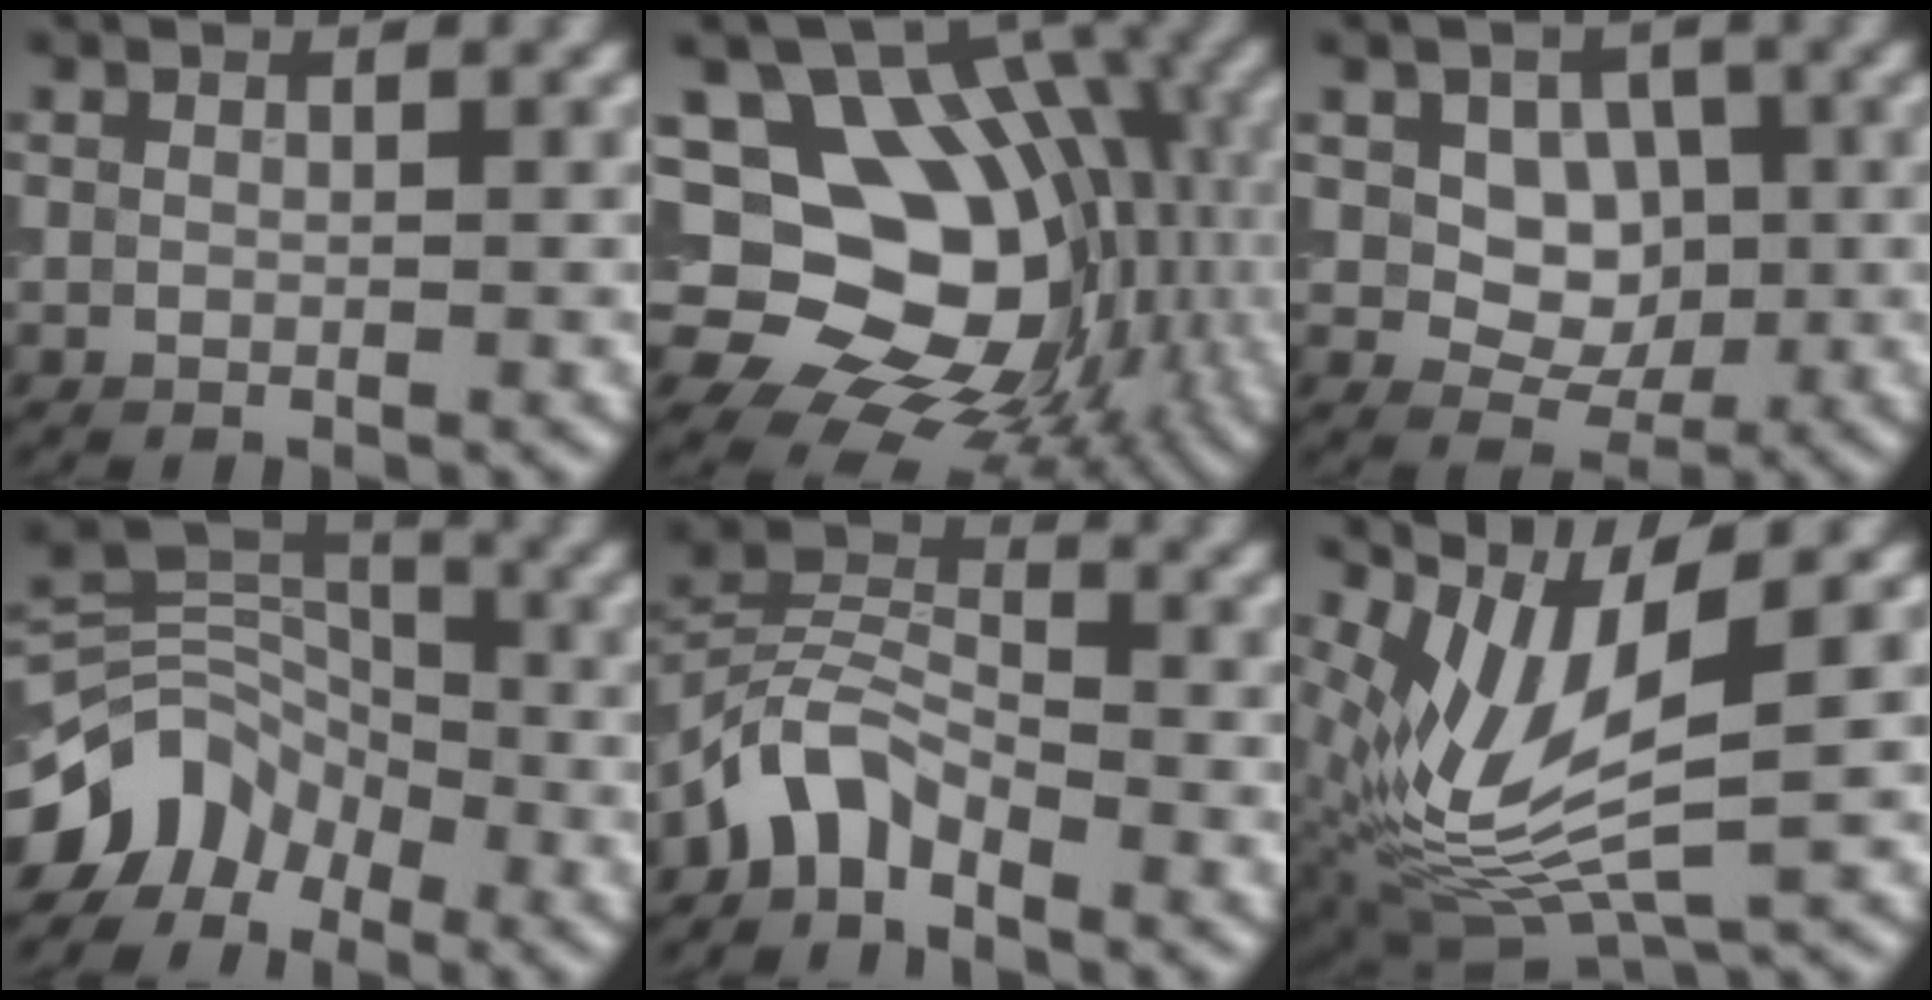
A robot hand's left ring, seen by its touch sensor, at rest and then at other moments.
{"total": 14.8, "force": [-0.3, 11.6, 9.2], "torque": [-0.137, 0.003, 0.002]}
{"total": 4.1, "force": [0.4, 3.1, 2.6], "torque": [-0.037, -0.002, 0.002]}
{"total": 5.9, "force": [-3.5, 4.1, 2.4], "torque": [-0.032, 0.007, -0.078]}
{"total": 3.8, "force": [-2.9, 1.8, 1.8], "torque": [-0.030, 0.014, -0.069]}
{"total": 8.4, "force": [1.6, 2.9, 7.7], "torque": [-0.176, -0.013, 0.033]}